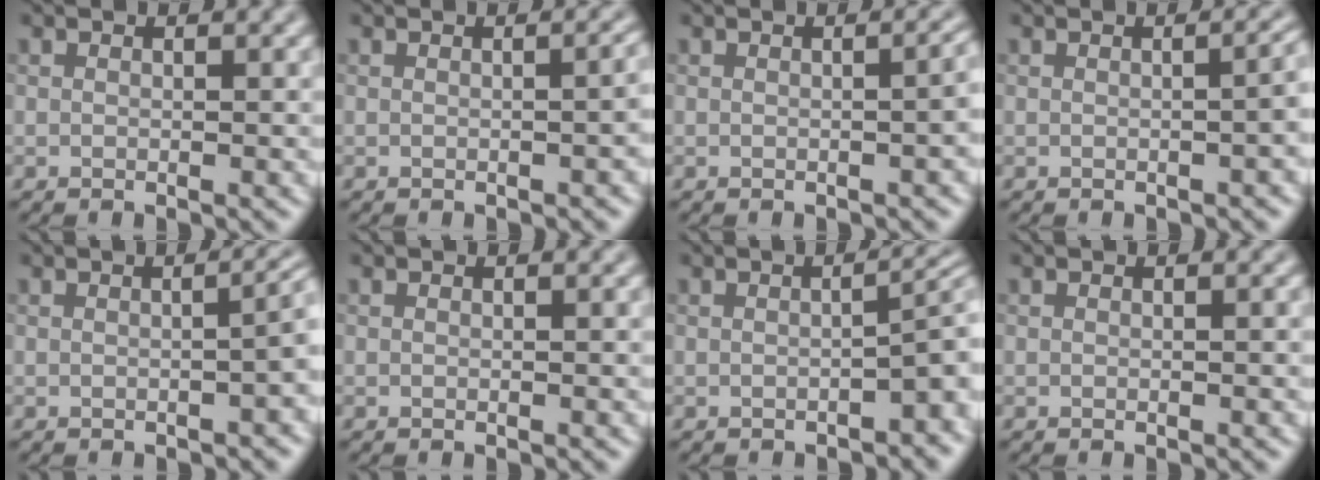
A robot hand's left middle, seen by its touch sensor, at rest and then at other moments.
{"total": 2.0, "force": [-0.5, 0.8, 1.8], "torque": [-0.017, 0.004, -0.006]}
{"total": 2.9, "force": [-0.4, 1.3, 2.6], "torque": [-0.017, 0.007, -0.002]}
{"total": 3.6, "force": [-0.5, 1.8, 3.1], "torque": [-0.015, 0.006, 0.001]}
{"total": 4.1, "force": [-0.6, 2.1, 3.5], "torque": [-0.016, 0.003, 0.000]}
{"total": 0.0}
{"total": 3.6, "force": [-1.4, 1.2, 3.1], "torque": [-0.035, 0.010, -0.022]}
{"total": 0.0}